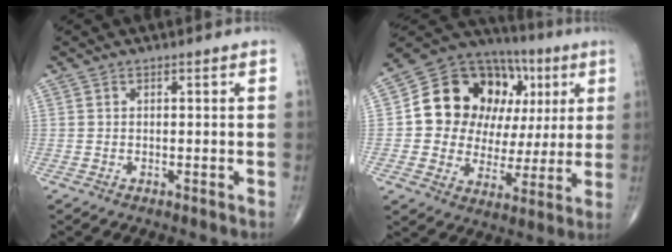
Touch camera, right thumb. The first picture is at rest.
{"total": 22.1, "force": [4.8, 16.6, 13.8], "torque": [-0.156, 0.035, 0.084]}